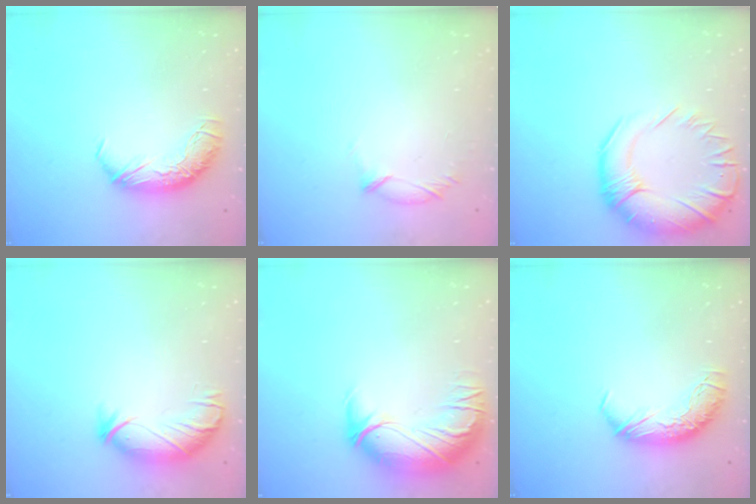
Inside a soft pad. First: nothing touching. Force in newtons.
{"total": 5.9, "press": 5.8, "slide": 0.9}
{"total": 9.1, "press": 7.5, "slide": 5.2}
{"total": 3.8, "press": 3.3, "slide": 1.9}
{"total": 3.7, "press": 2.1, "slide": 3.0}
{"total": 0.0}